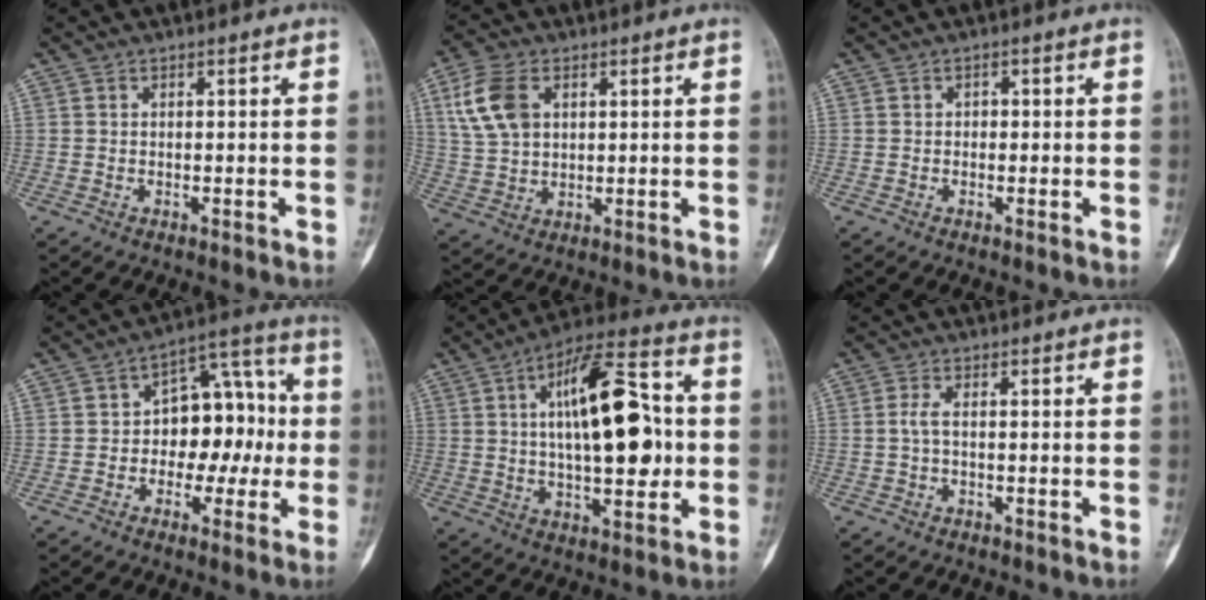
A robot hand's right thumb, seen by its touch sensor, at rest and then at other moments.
{"total": 9.9, "force": [3.4, 6.4, 6.7], "torque": [-0.131, -0.001, 0.070]}
{"total": 0.9, "force": [-0.1, 0.8, 0.5], "torque": [0.008, 0.004, -0.009]}
{"total": 12.9, "force": [-0.8, 8.5, 9.7], "torque": [-0.087, 0.049, -0.021]}
{"total": 20.3, "force": [2.0, 8.7, 18.2], "torque": [-0.268, 0.017, 0.028]}
{"total": 1.8, "force": [-0.2, 0.5, 1.7], "torque": [-0.040, 0.000, -0.006]}